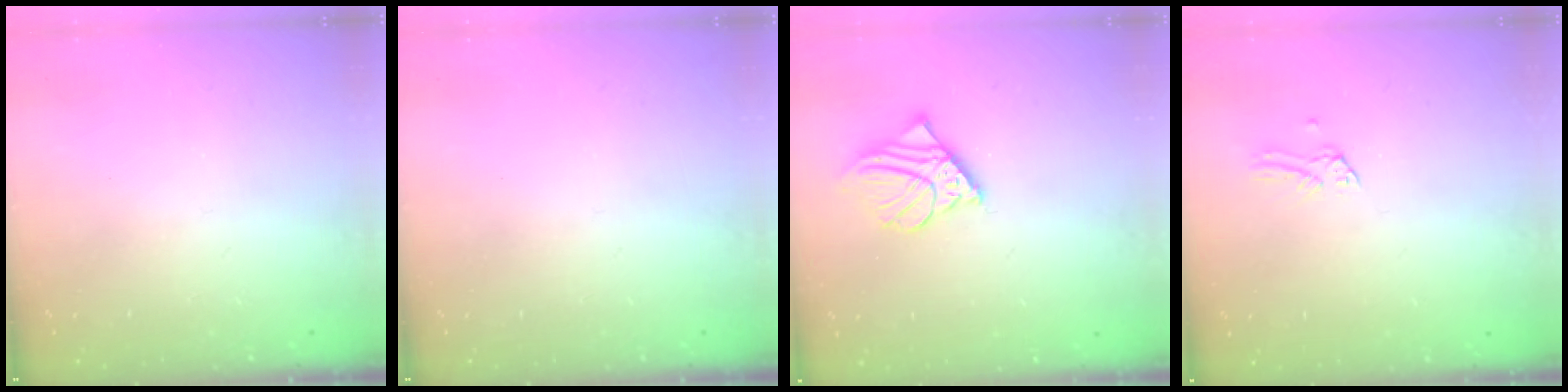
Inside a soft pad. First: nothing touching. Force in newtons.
{"total": 0.0}
{"total": 7.7, "press": 7.6, "slide": 1.6}
{"total": 0.0}